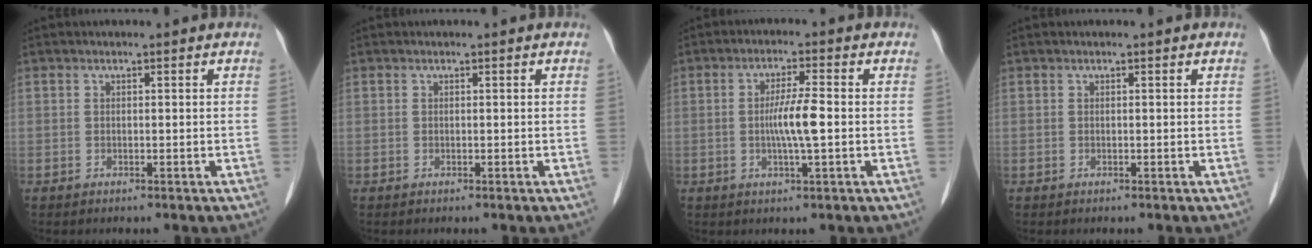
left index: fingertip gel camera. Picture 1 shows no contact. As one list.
[{"total": 0.0}, {"total": 5.2, "force": [-0.6, 0.2, 5.1], "torque": [-0.102, -0.004, -0.010]}, {"total": 0.0}]